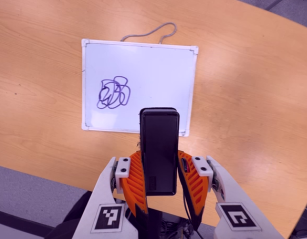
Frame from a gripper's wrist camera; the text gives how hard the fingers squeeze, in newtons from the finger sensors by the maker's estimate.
{"total": 4.6, "left": 3.4, "right": 5.8}